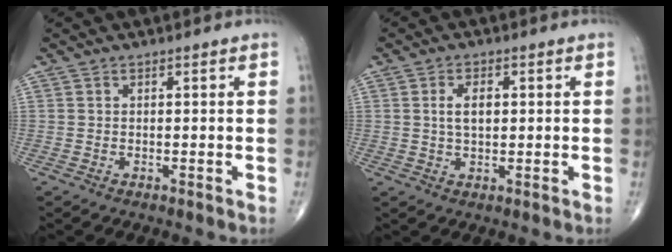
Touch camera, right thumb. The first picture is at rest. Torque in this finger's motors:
{"motor_torque": [-0.14, 0.07, 0.28, -0.14, 0.14]}